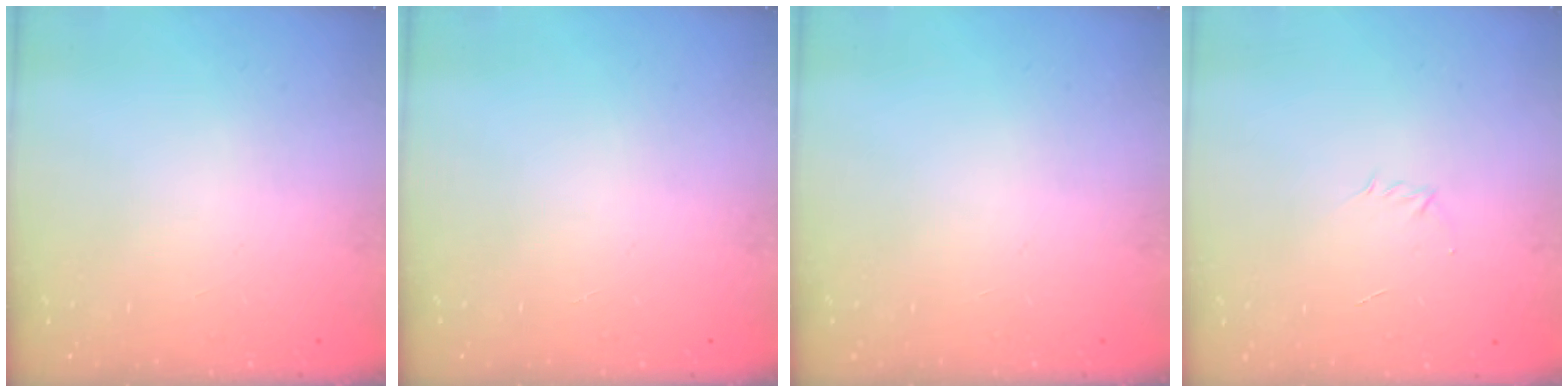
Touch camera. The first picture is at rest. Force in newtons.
{"total": 0.0}
{"total": 0.0}
{"total": 2.9, "press": 2.8, "slide": 0.8}